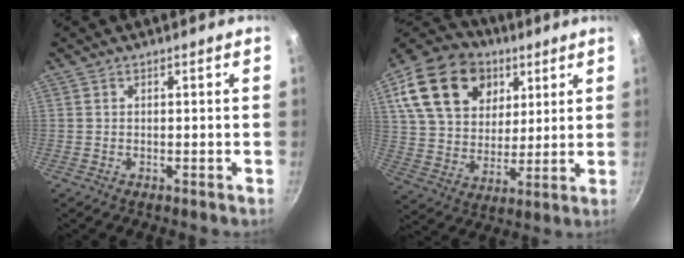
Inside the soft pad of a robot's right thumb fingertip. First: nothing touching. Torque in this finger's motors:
{"motor_torque": [0.25, 4.10, 1.43, 0.61, 0.34]}